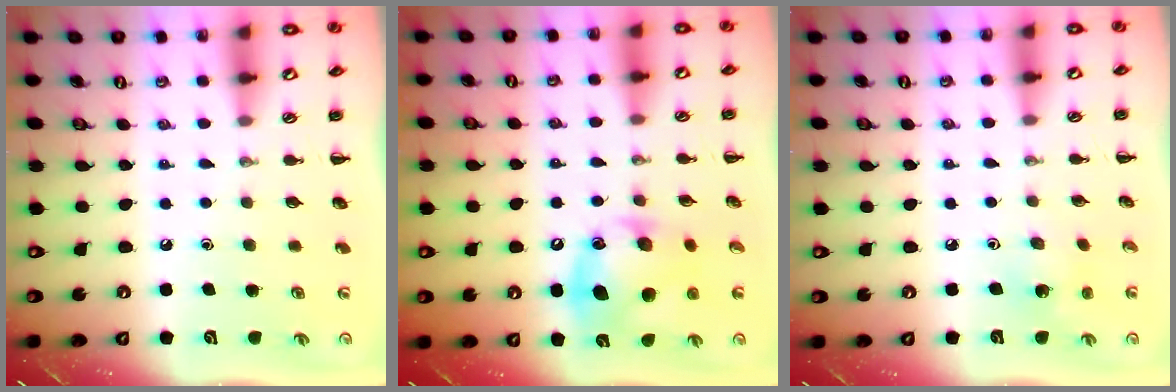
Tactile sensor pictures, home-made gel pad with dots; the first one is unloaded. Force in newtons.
{"total": 13.6, "press": 13.6, "slide": 0.8}
{"total": 1.8, "press": 1.7, "slide": 0.5}